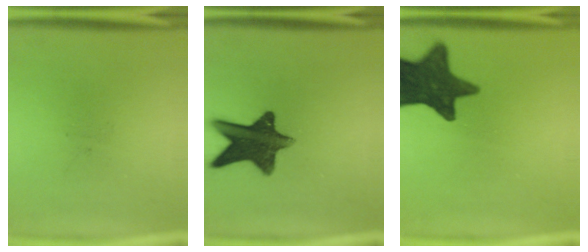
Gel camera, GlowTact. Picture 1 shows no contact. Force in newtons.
{"total": 13.2}
{"total": 14.6}